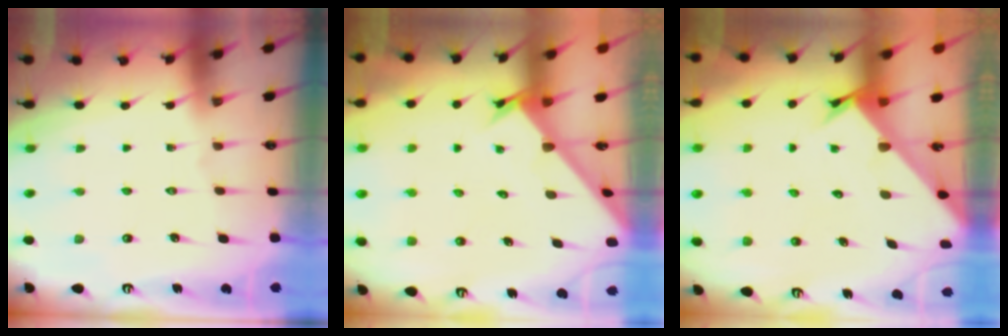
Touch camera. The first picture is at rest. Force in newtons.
{"total": 2.6, "press": 2.6, "slide": 0.3}
{"total": 2.6, "press": 2.6, "slide": 0.2}